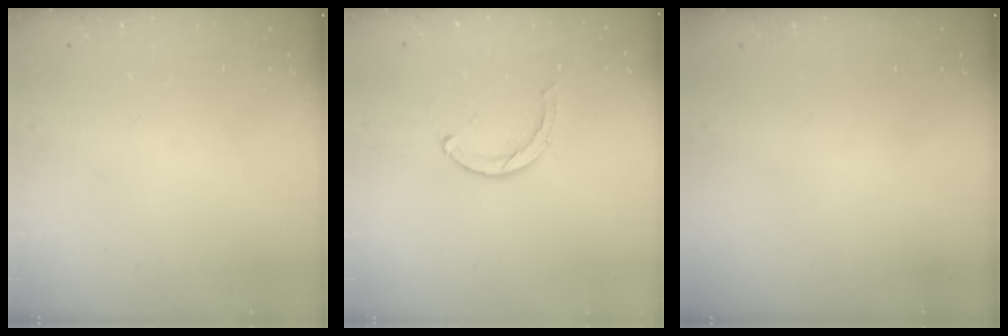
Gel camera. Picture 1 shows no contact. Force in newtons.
{"total": 4.1, "press": 4.1, "slide": 0.4}
{"total": 0.0}